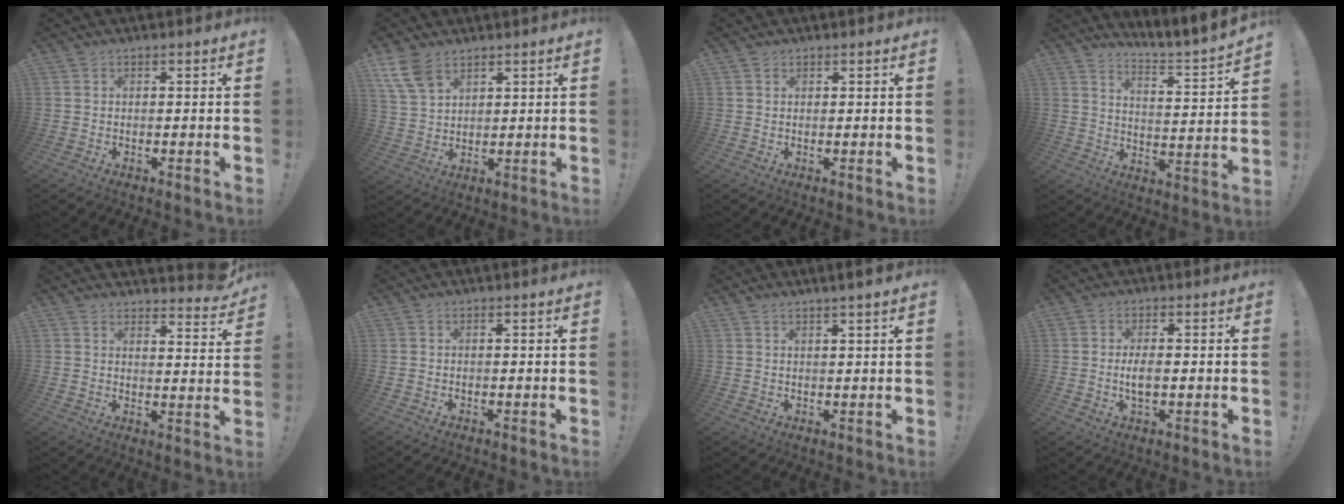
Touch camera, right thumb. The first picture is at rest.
{"total": 8.6, "force": [5.6, 4.7, 4.5], "torque": [-0.096, -0.021, 0.113]}
{"total": 0.7, "force": [0.6, 0.5, 0.0], "torque": [0.003, -0.002, 0.010]}
{"total": 5.2, "force": [4.0, 0.1, 3.4], "torque": [-0.052, -0.057, 0.060]}
{"total": 5.2, "force": [4.7, 1.1, 1.9], "torque": [-0.013, -0.047, 0.081]}
{"total": 0.0}
{"total": 2.5, "force": [1.9, -0.4, 1.6], "torque": [-0.018, -0.013, 0.028]}
{"total": 4.1, "force": [-0.6, 1.6, 3.7], "torque": [-0.071, -0.005, -0.016]}